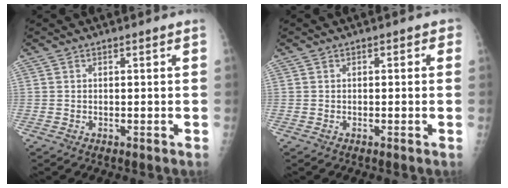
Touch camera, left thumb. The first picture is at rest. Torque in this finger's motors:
{"motor_torque": [-0.36, -0.25, -0.33, -0.15, 0.04]}